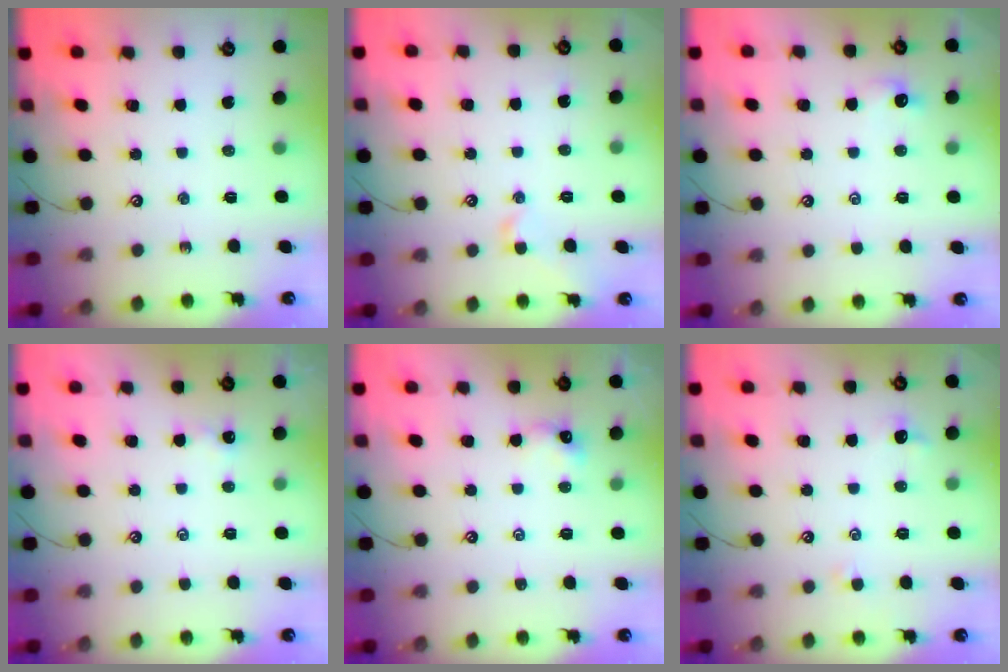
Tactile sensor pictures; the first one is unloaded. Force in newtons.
{"total": 1.2, "press": 1.0, "slide": 0.6}
{"total": 0.9, "press": 0.8, "slide": 0.4}
{"total": 2.0, "press": 2.0, "slide": 0.2}
{"total": 1.8, "press": 1.7, "slide": 0.5}
{"total": 0.6, "press": 0.4, "slide": 0.5}